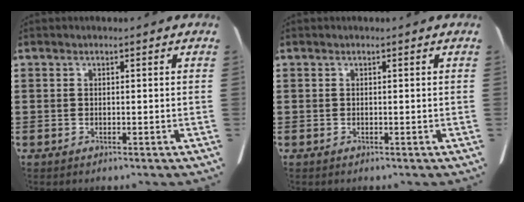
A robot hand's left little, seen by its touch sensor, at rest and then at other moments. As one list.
[{"total": 0.0}]